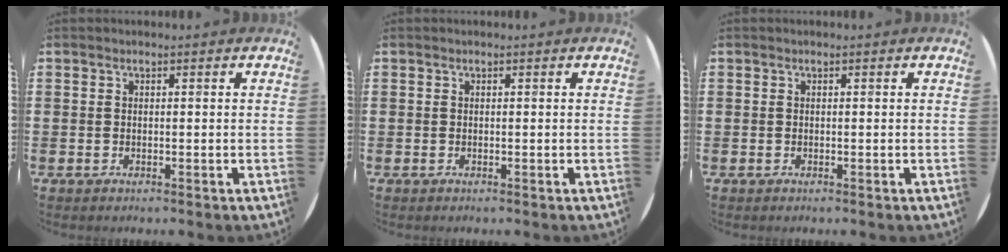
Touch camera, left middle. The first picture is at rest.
{"total": 0.0}
{"total": 0.0}